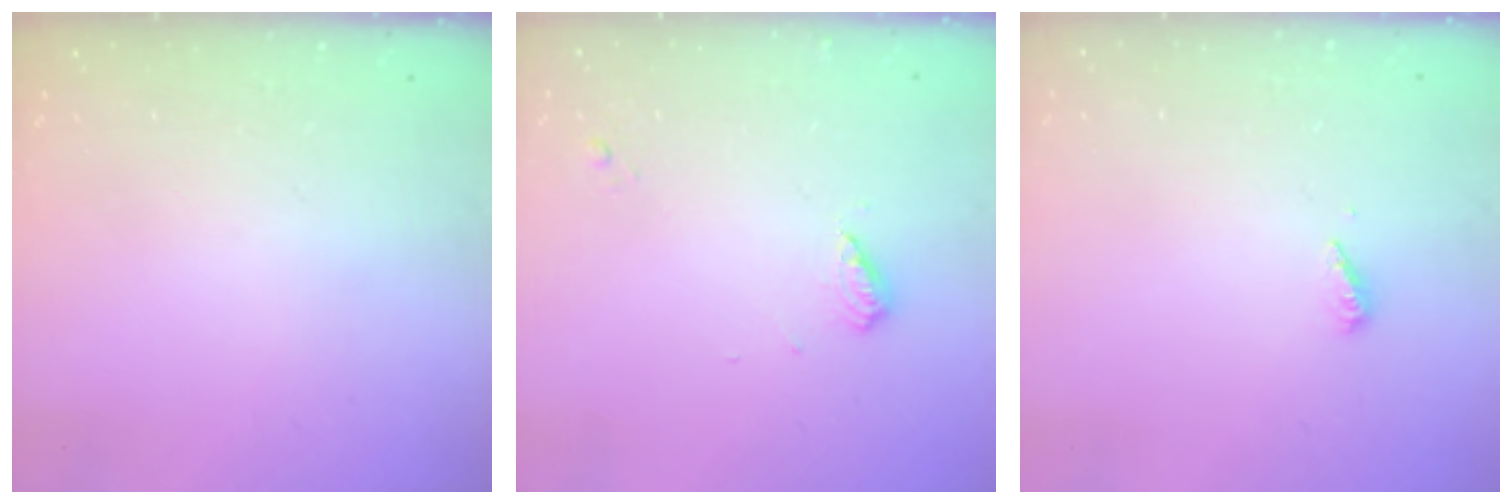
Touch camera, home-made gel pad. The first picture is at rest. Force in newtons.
{"total": 6.4, "press": 6.4, "slide": 0.7}
{"total": 2.8, "press": 2.8, "slide": 0.2}